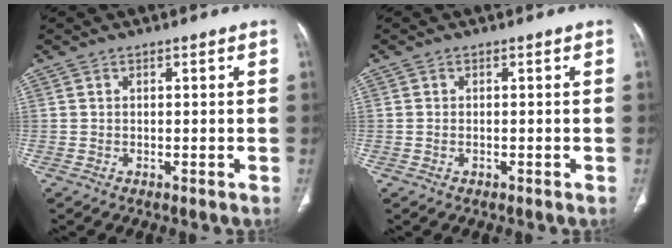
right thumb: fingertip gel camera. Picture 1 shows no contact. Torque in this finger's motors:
{"motor_torque": [-0.16, -0.22, -0.34, 0.35, 0.01]}